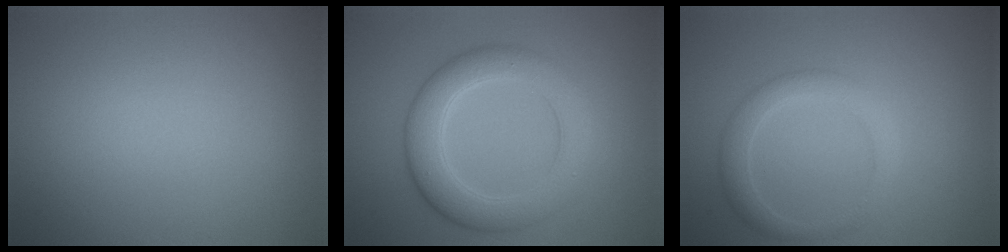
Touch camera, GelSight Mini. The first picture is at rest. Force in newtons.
{"total": 5.4, "press": 5.4, "slide": 0.3}
{"total": 2.5, "press": 2.5, "slide": 0.1}